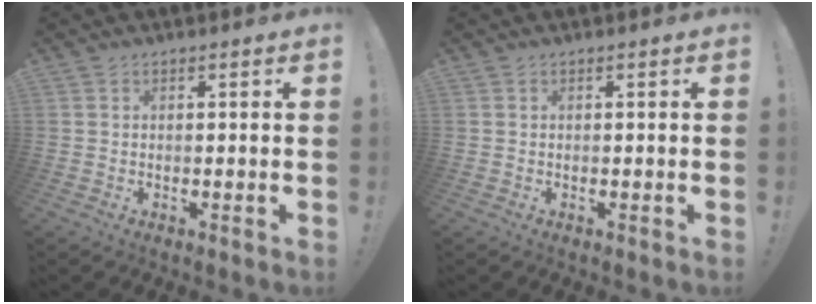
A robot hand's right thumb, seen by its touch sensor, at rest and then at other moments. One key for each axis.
{"total": 0.0}